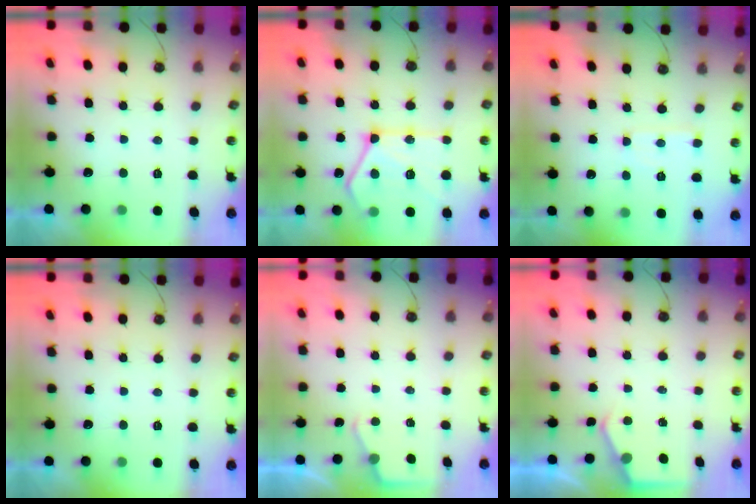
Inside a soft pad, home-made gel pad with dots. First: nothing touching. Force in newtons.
{"total": 18.7, "press": 18.6, "slide": 1.6}
{"total": 5.2, "press": 5.1, "slide": 0.7}
{"total": 0.0}
{"total": 3.0, "press": 2.9, "slide": 0.5}
{"total": 2.9, "press": 2.9, "slide": 0.5}